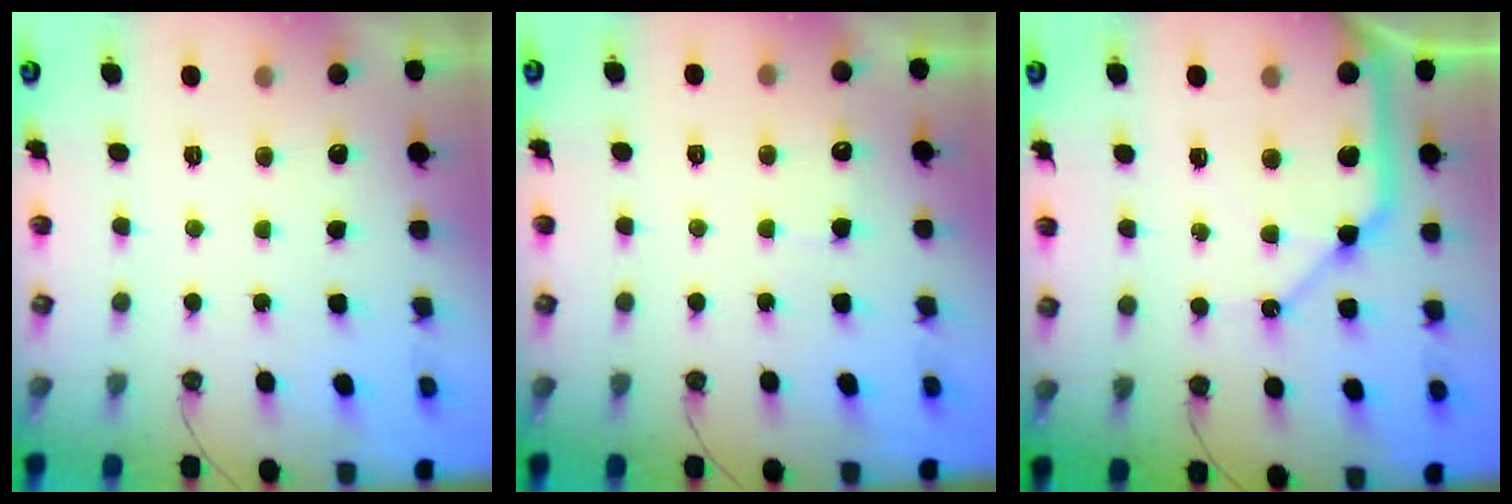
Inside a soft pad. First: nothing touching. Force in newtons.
{"total": 5.3, "press": 5.3, "slide": 0.7}
{"total": 16.5, "press": 16.4, "slide": 2.0}